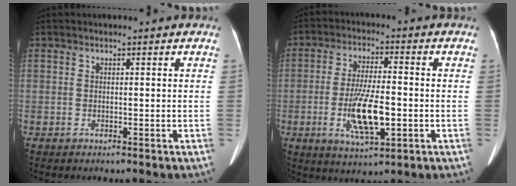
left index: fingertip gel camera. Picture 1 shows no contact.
{"total": 9.8, "force": [-2.3, 2.4, 9.2], "torque": [-0.177, -0.007, -0.038]}